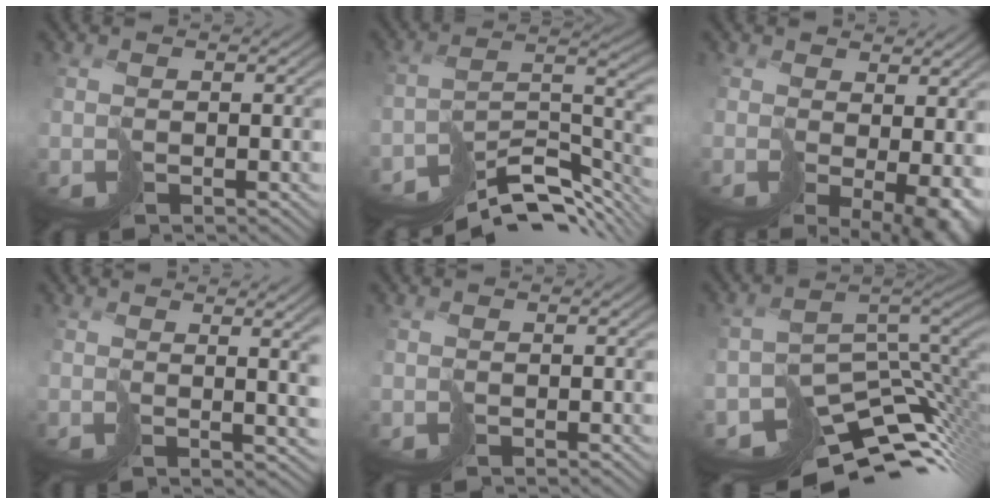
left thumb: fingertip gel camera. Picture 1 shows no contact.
{"total": 11.6, "force": [-9.6, 3.0, 5.9], "torque": [-0.102, -0.008, -0.145]}
{"total": 7.2, "force": [-1.1, 3.2, 6.3], "torque": [-0.111, -0.031, 0.006]}
{"total": 6.6, "force": [2.1, 1.5, 6.0], "torque": [-0.068, 0.008, 0.042]}
{"total": 0.0}
{"total": 10.8, "force": [-6.6, 4.9, 7.0], "torque": [-0.141, -0.039, -0.075]}